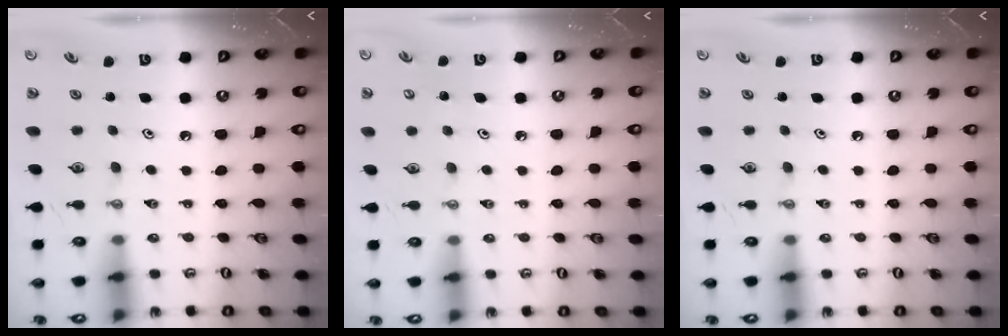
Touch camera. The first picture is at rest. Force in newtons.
{"total": 4.0, "press": 4.0, "slide": 0.2}
{"total": 0.0}